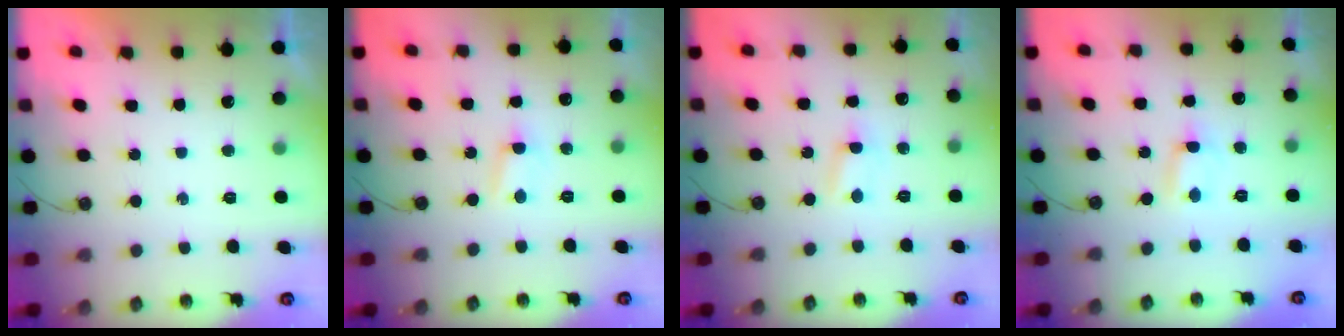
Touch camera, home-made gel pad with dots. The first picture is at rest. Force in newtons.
{"total": 3.0, "press": 3.0, "slide": 0.3}
{"total": 2.5, "press": 2.5, "slide": 0.4}
{"total": 0.6, "press": 0.3, "slide": 0.5}